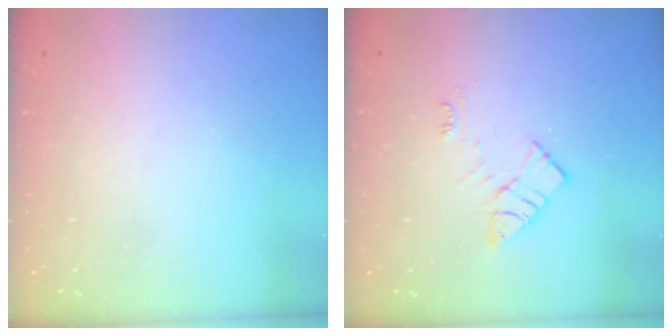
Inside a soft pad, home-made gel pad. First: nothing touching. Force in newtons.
{"total": 9.3, "press": 9.3, "slide": 0.5}